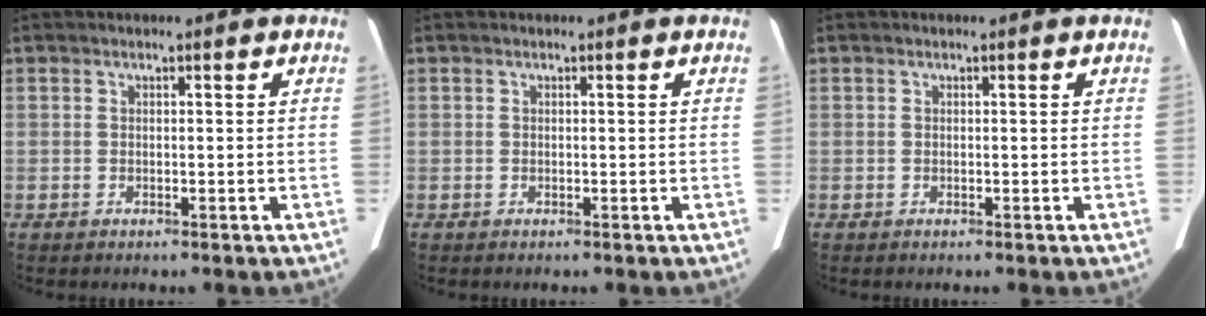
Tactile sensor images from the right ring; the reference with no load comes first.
{"total": 0.0}
{"total": 0.0}